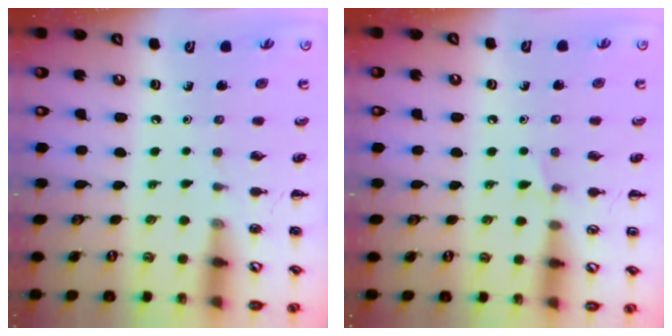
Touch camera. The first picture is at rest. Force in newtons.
{"total": 4.8, "press": 4.5, "slide": 1.6}